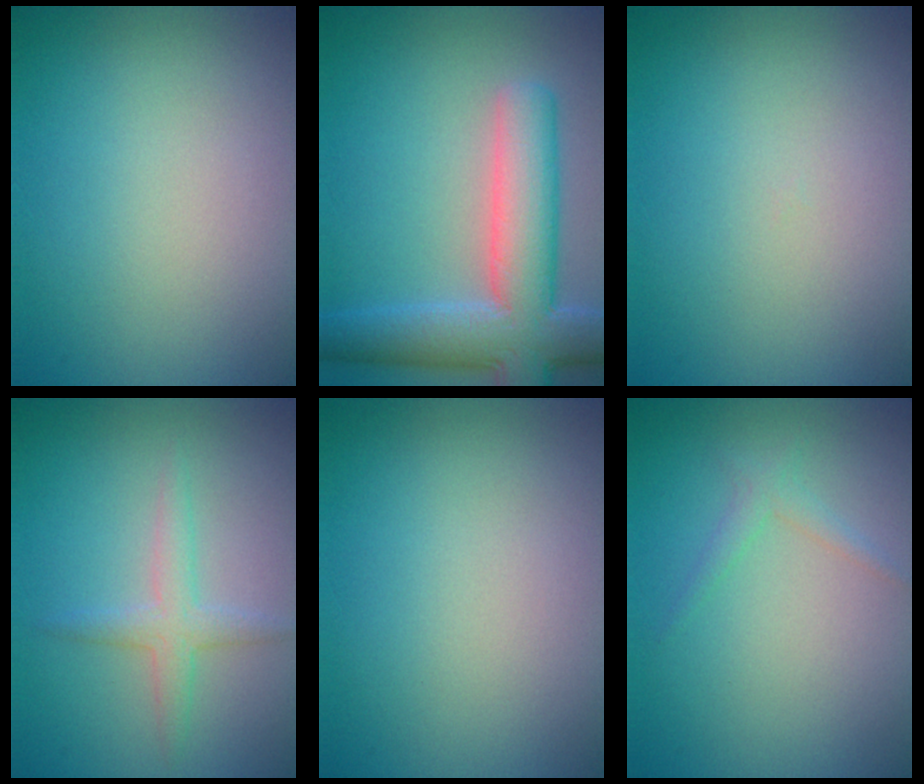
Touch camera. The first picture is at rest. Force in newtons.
{"total": 8.4, "press": 8.4, "slide": 0.5}
{"total": 0.0}
{"total": 2.2, "press": 2.2, "slide": 0.1}
{"total": 0.0}
{"total": 1.1, "press": 1.1, "slide": 0.0}